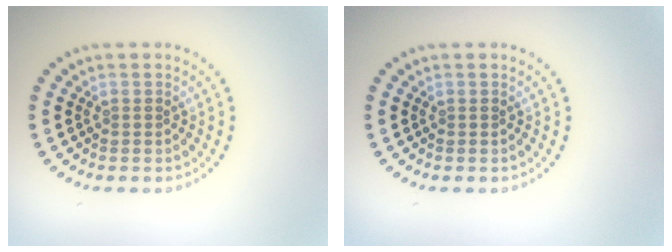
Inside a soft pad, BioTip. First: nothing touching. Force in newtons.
{"total": 0.0}